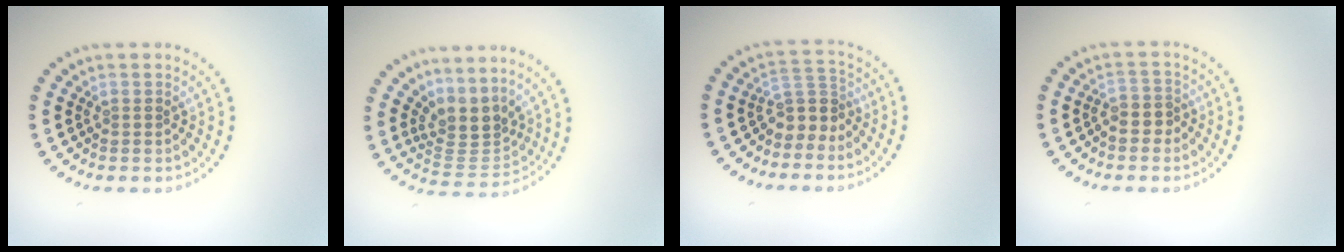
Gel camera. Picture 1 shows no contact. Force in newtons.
{"total": 3.3, "press": 2.5, "slide": 2.3}
{"total": 2.8, "press": 2.0, "slide": 2.0}
{"total": 1.8, "press": 1.5, "slide": 1.1}